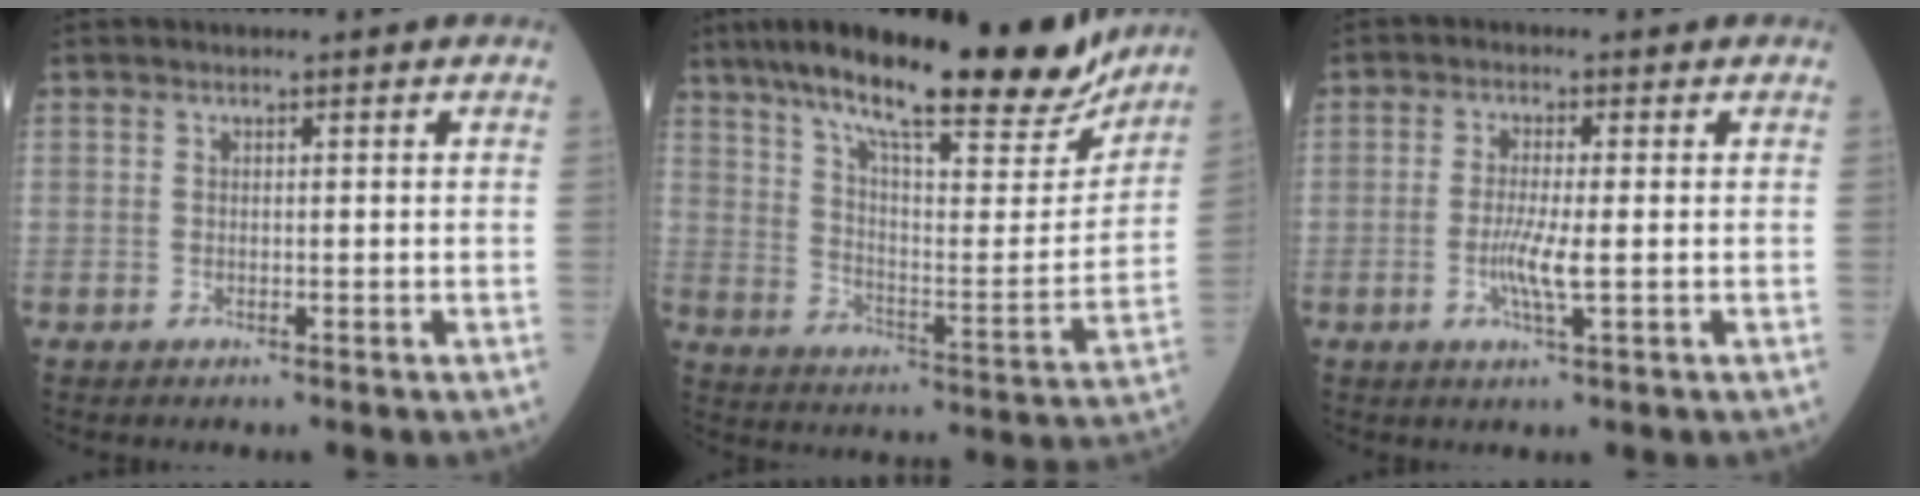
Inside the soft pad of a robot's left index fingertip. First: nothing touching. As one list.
[{"total": 25.8, "force": [20.7, 4.4, 14.8], "torque": [-0.242, 0.000, 0.298]}, {"total": 4.1, "force": [-0.8, 0.1, 4.0], "torque": [-0.086, -0.008, -0.016]}]